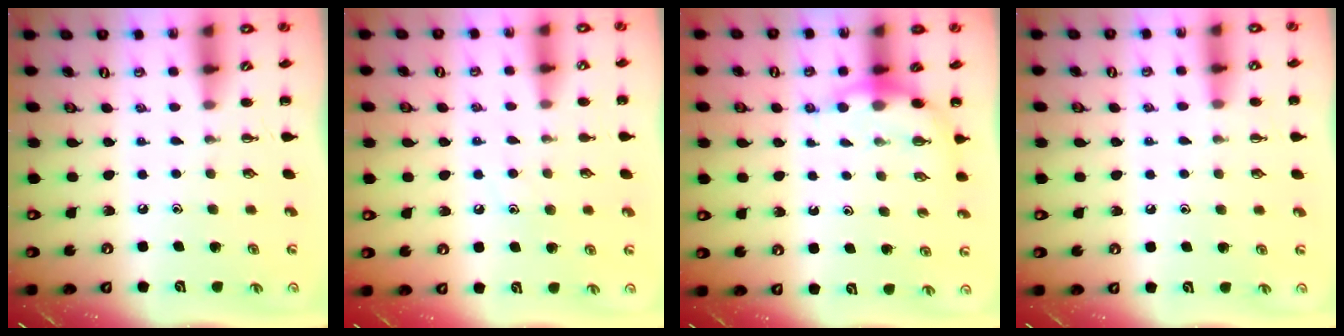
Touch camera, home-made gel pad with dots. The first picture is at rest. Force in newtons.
{"total": 6.5, "press": 6.3, "slide": 1.2}
{"total": 5.4, "press": 5.4, "slide": 0.6}
{"total": 4.5, "press": 4.2, "slide": 1.8}